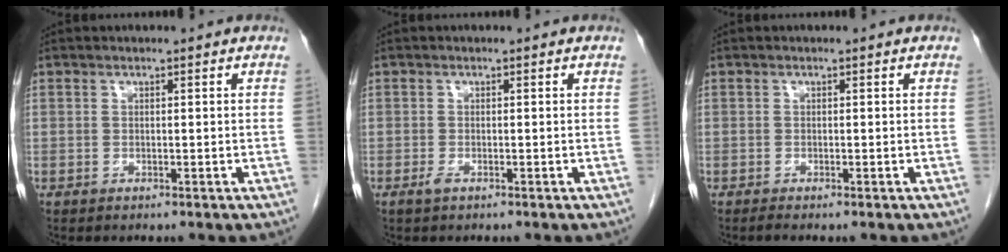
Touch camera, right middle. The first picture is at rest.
{"total": 0.9, "force": [-0.5, 0.2, 0.7], "torque": [-0.014, -0.001, -0.009]}
{"total": 0.6, "force": [-0.4, -0.1, 0.4], "torque": [-0.010, -0.002, -0.009]}